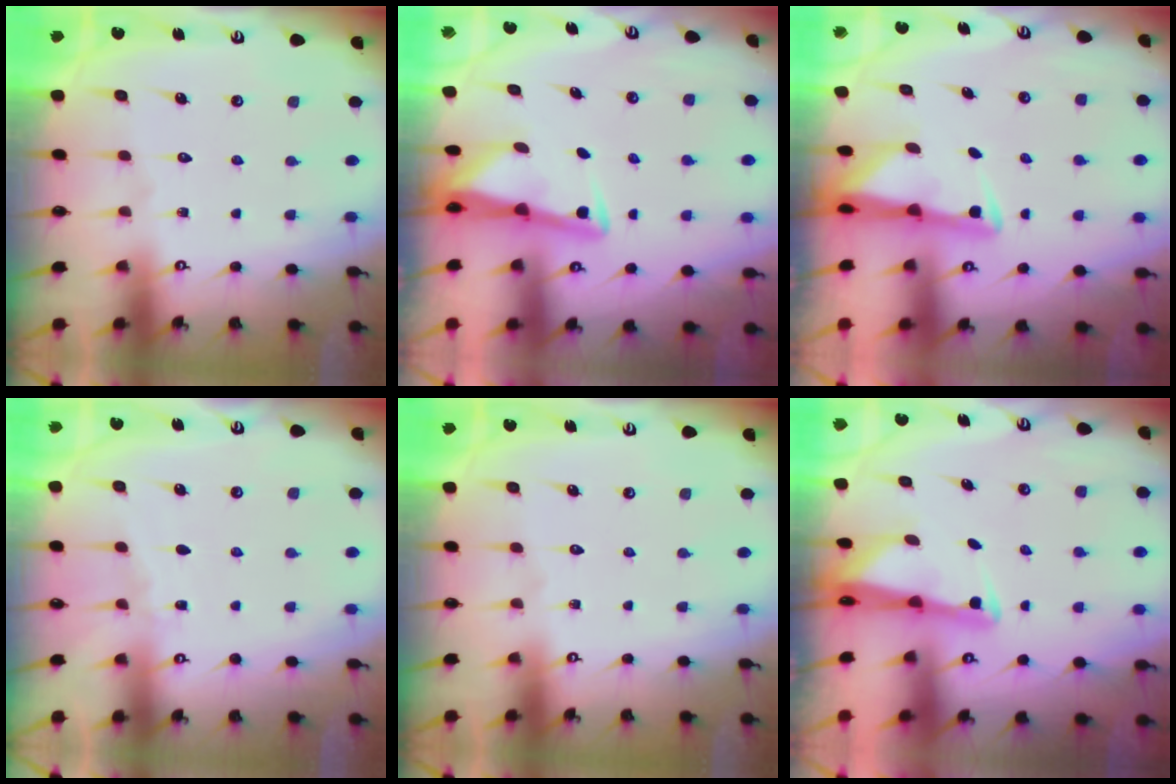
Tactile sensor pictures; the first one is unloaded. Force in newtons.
{"total": 3.1, "press": 3.1, "slide": 0.4}
{"total": 3.1, "press": 3.0, "slide": 0.5}
{"total": 3.9, "press": 3.8, "slide": 0.5}
{"total": 0.0}
{"total": 2.7, "press": 2.7, "slide": 0.5}